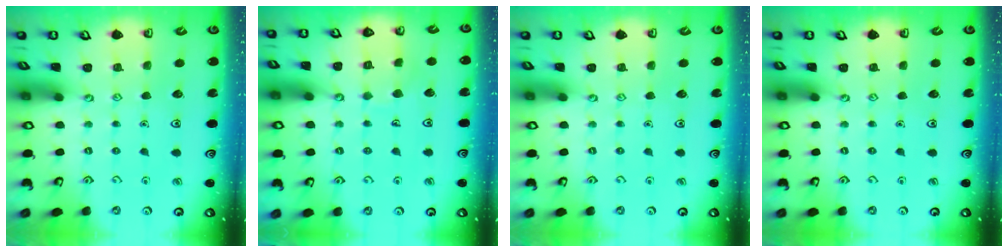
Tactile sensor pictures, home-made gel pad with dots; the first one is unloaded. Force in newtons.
{"total": 5.6, "press": 5.6, "slide": 0.6}
{"total": 0.0}
{"total": 0.0}